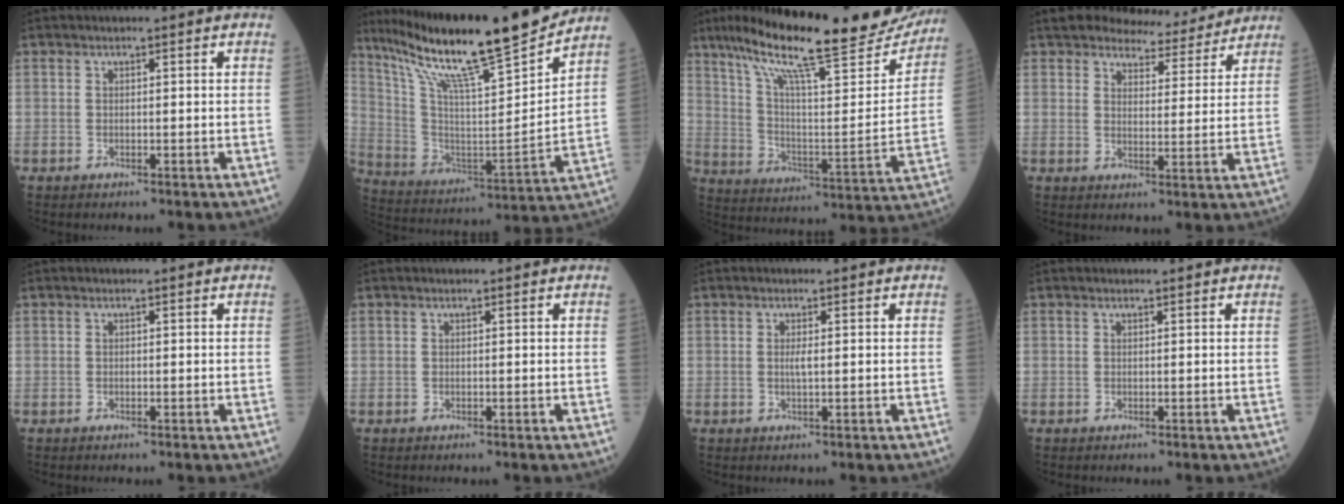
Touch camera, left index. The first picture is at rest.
{"total": 23.6, "force": [19.5, 0.5, 13.3], "torque": [-0.232, -0.020, 0.325]}
{"total": 27.2, "force": [22.7, 3.3, 14.7], "torque": [-0.243, -0.024, 0.322]}
{"total": 8.1, "force": [7.6, 2.3, 1.2], "torque": [-0.015, 0.002, 0.098]}
{"total": 0.0}
{"total": 0.0}
{"total": 1.2, "force": [0.1, 0.1, 1.1], "torque": [-0.028, -0.001, 0.002]}
{"total": 0.0}